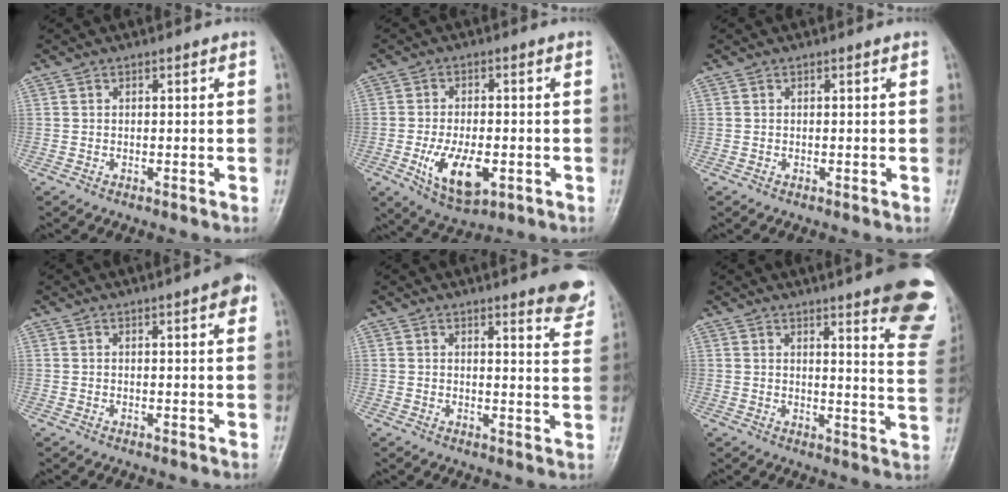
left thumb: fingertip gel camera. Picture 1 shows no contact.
{"total": 9.7, "force": [-2.9, 4.9, 7.9], "torque": [-0.133, -0.001, -0.037]}
{"total": 0.0}
{"total": 3.8, "force": [1.9, 0.8, 3.2], "torque": [-0.033, -0.001, 0.020]}
{"total": 7.5, "force": [6.1, 1.4, 4.1], "torque": [-0.026, -0.037, 0.059]}
{"total": 18.0, "force": [11.9, 3.2, 13.2], "torque": [-0.134, -0.065, 0.132]}